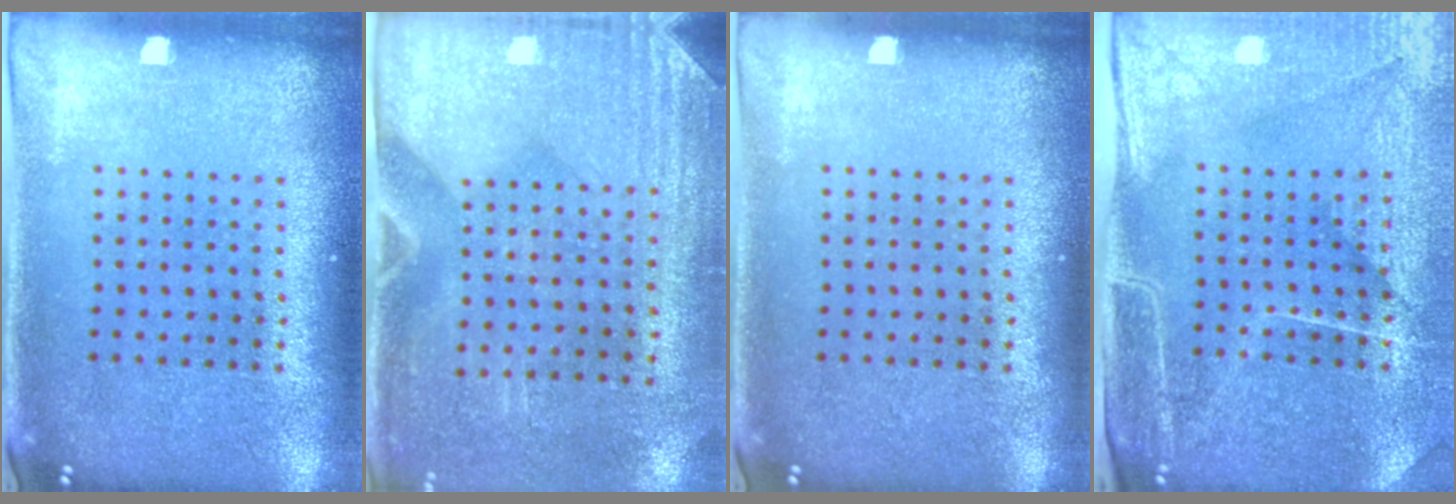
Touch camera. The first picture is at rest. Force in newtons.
{"total": 3.0, "press": 2.6, "slide": 1.5}
{"total": 0.0}
{"total": 4.4, "press": 3.8, "slide": 2.2}